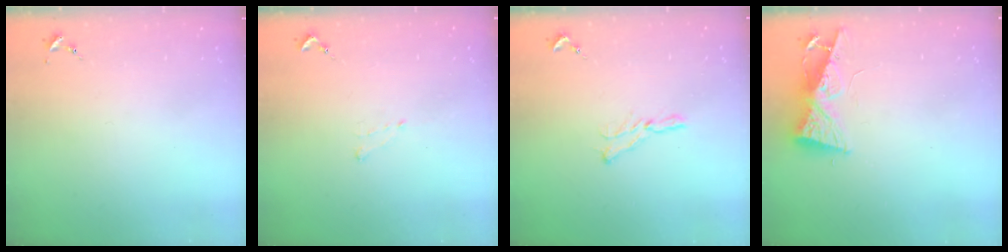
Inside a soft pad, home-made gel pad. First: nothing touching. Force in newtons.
{"total": 4.5, "press": 4.5, "slide": 0.5}
{"total": 5.9, "press": 5.9, "slide": 0.5}
{"total": 8.4, "press": 8.4, "slide": 0.8}